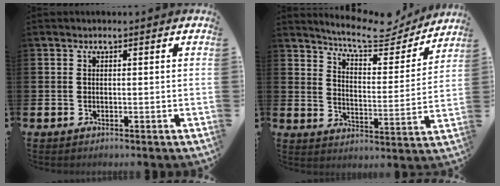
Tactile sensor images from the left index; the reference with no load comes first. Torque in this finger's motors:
{"motor_torque": [1.02, -1.12, 0.39, 0.06]}